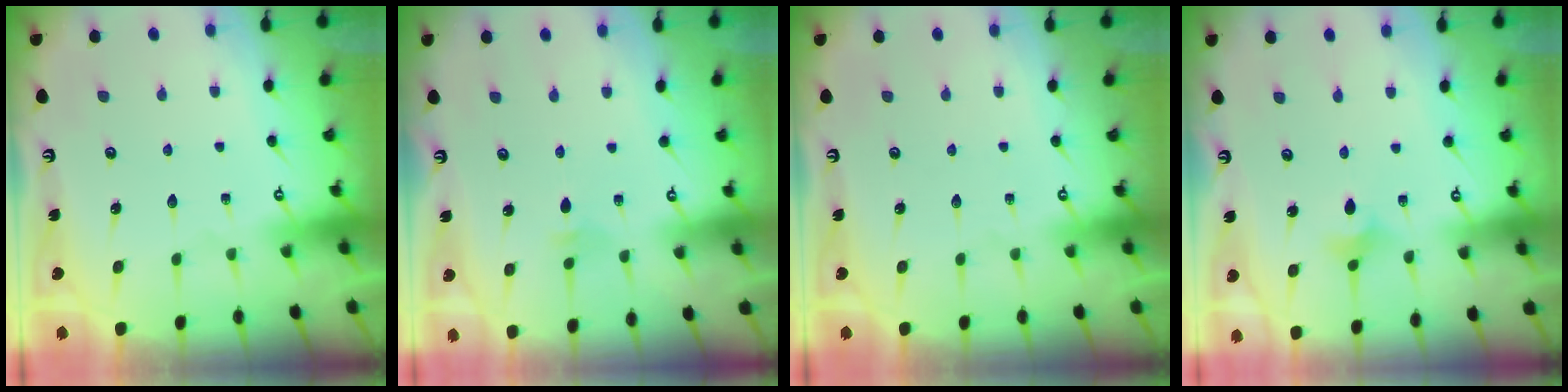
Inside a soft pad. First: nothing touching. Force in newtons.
{"total": 2.6, "press": 2.5, "slide": 0.5}
{"total": 0.0}
{"total": 3.3, "press": 3.2, "slide": 0.8}